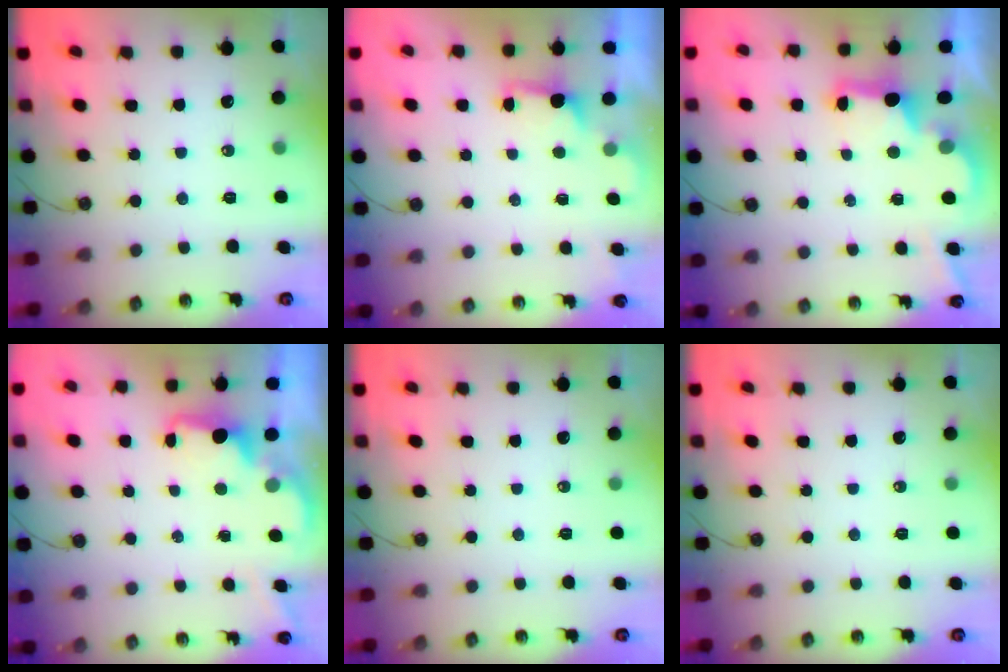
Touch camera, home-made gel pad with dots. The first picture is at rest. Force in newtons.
{"total": 1.2, "press": 0.8, "slide": 0.8}
{"total": 2.9, "press": 2.8, "slide": 0.9}
{"total": 1.7, "press": 1.5, "slide": 0.7}
{"total": 0.0}
{"total": 0.0}